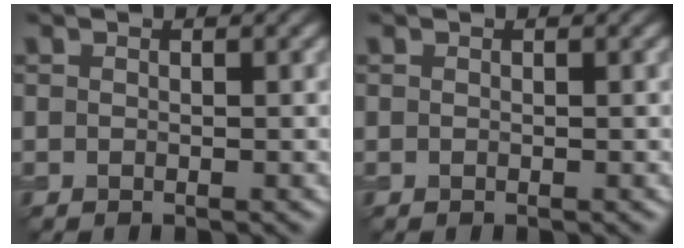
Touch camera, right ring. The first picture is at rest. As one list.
[{"total": 0.0}]